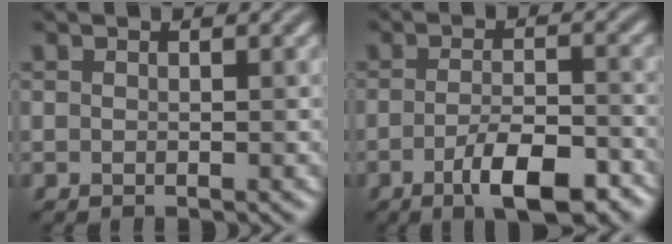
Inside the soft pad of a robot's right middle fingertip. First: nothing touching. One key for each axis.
{"total": 6.4, "fx": -3.4, "fy": 1.9, "fz": 5.1, "tx": -0.086, "ty": -0.001, "tz": -0.054}